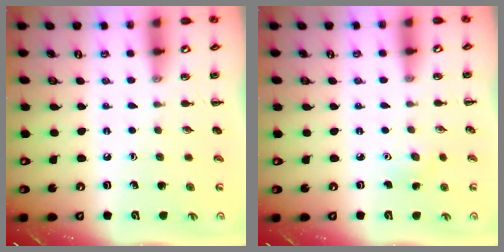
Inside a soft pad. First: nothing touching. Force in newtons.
{"total": 2.8, "press": 2.8, "slide": 0.7}